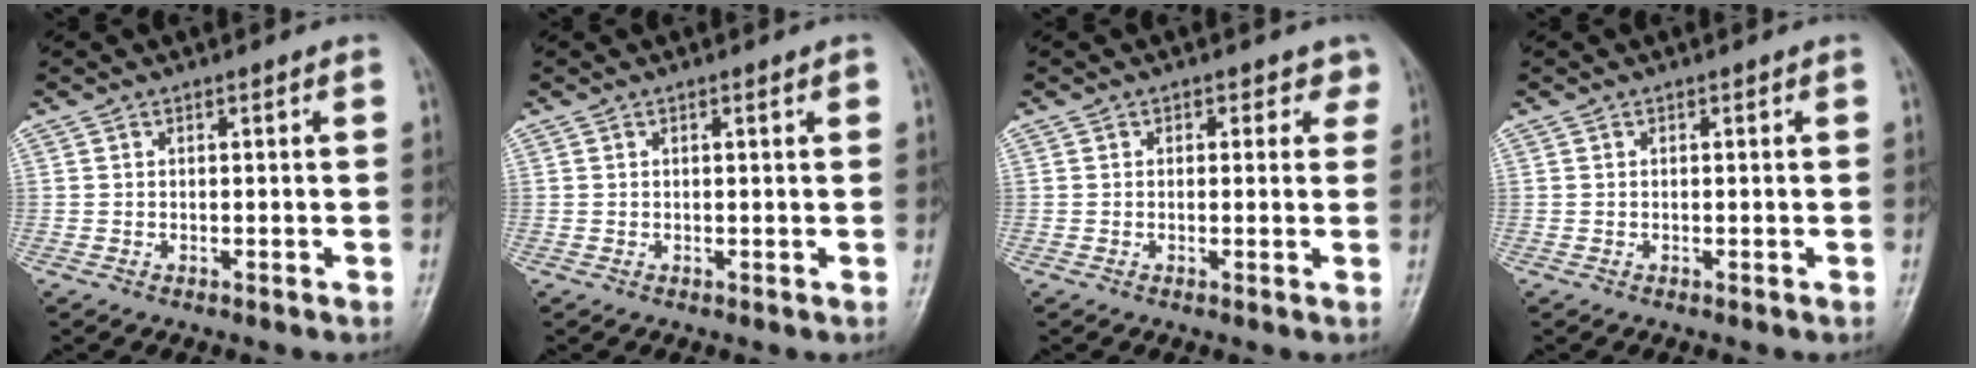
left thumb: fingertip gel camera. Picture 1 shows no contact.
{"total": 0.8, "force": [0.4, 0.1, 0.7], "torque": [-0.013, 0.001, 0.004]}
{"total": 2.4, "force": [1.3, 1.9, 0.8], "torque": [0.024, -0.002, 0.007]}
{"total": 0.0}